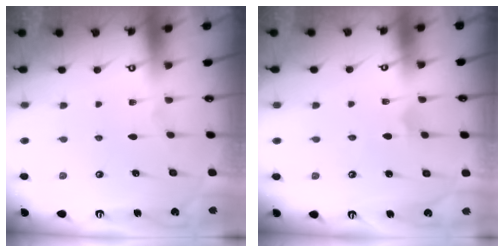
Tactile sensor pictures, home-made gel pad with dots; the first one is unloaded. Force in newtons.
{"total": 3.6, "press": 3.5, "slide": 0.7}